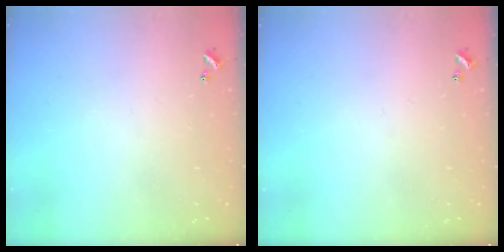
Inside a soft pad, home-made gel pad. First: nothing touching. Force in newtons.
{"total": 0.0}